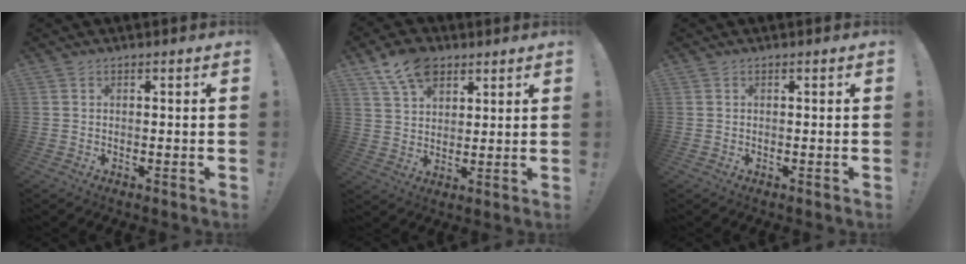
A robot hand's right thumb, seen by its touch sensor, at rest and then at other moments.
{"total": 11.1, "force": [6.9, 6.9, 5.3], "torque": [-0.085, -0.030, 0.131]}
{"total": 0.0}